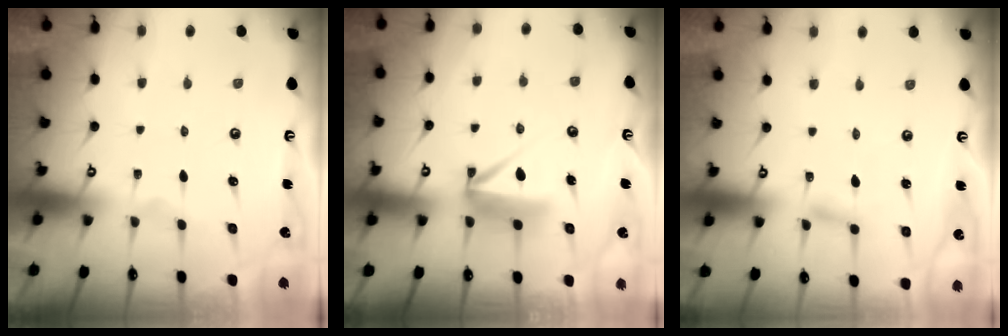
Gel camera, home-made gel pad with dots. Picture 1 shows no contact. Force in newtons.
{"total": 7.5, "press": 7.5, "slide": 0.6}
{"total": 3.0, "press": 2.9, "slide": 0.4}